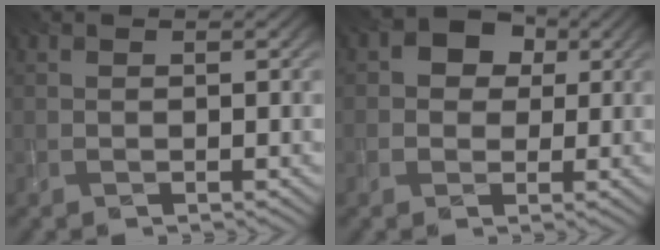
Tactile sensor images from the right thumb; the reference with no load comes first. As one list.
[{"total": 5.4, "force": [1.4, 4.5, 2.7], "torque": [-0.054, 0.020, -0.001]}]